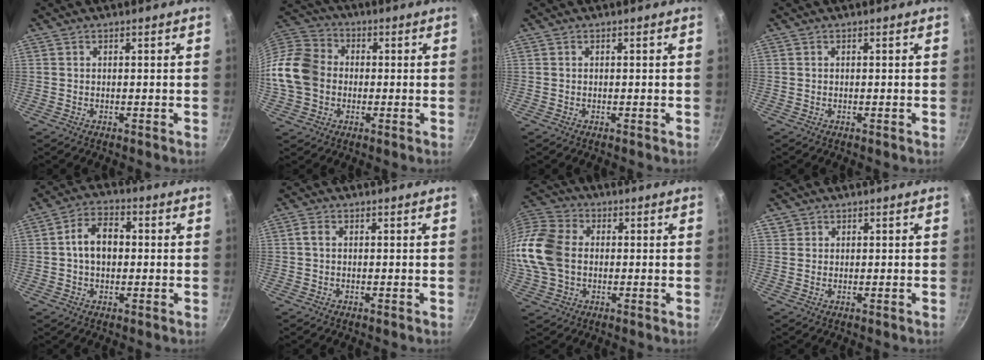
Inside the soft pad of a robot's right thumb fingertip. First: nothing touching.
{"total": 13.9, "force": [-1.4, 11.4, 7.8], "torque": [-0.136, 0.024, -0.044]}
{"total": 0.0}
{"total": 0.0}
{"total": 7.8, "force": [0.3, 5.3, 5.7], "torque": [-0.075, 0.021, -0.004]}
{"total": 1.3, "force": [0.1, 0.8, 1.0], "torque": [-0.022, 0.004, 0.002]}
{"total": 17.4, "force": [-0.2, 13.1, 11.4], "torque": [-0.247, 0.027, -0.015]}
{"total": 1.6, "force": [0.7, 1.4, 0.2], "torque": [0.008, 0.005, 0.010]}